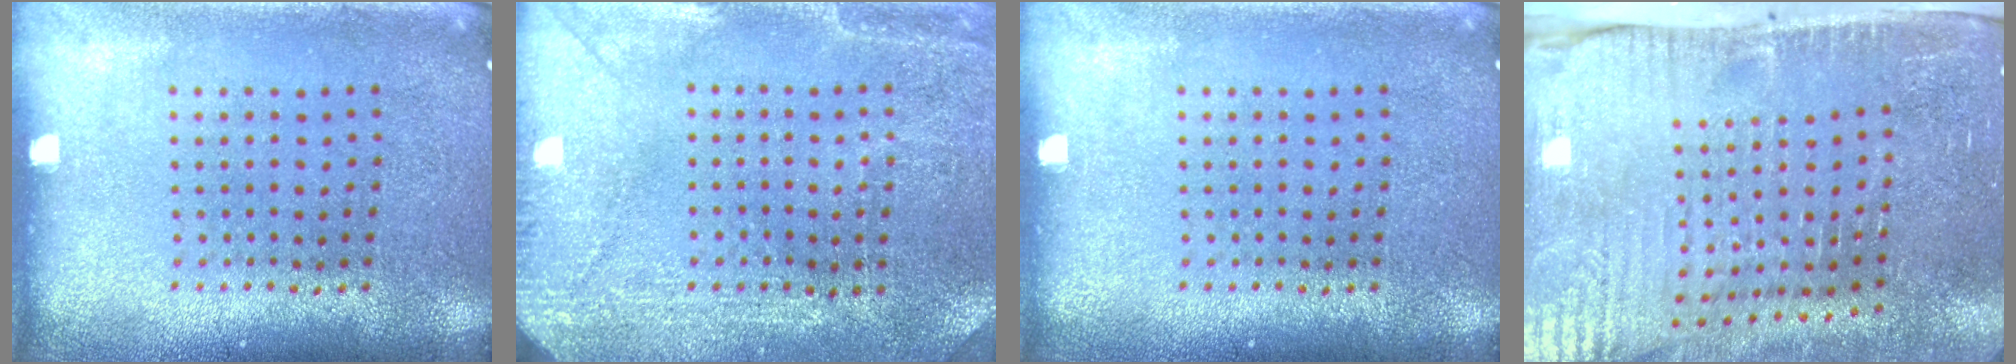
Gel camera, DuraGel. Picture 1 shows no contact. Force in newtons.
{"total": 2.9, "press": 2.8, "slide": 0.6}
{"total": 0.0}
{"total": 4.9, "press": 4.2, "slide": 2.5}